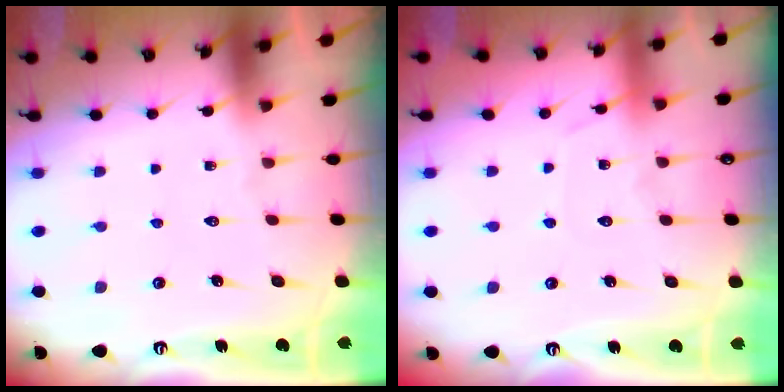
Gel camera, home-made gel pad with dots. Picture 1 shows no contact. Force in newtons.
{"total": 6.4, "press": 6.4, "slide": 0.8}